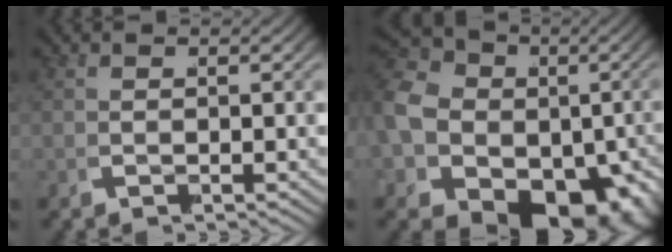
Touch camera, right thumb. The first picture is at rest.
{"total": 18.1, "force": [-3.1, 14.1, 11.0], "torque": [-0.223, -0.070, -0.033]}